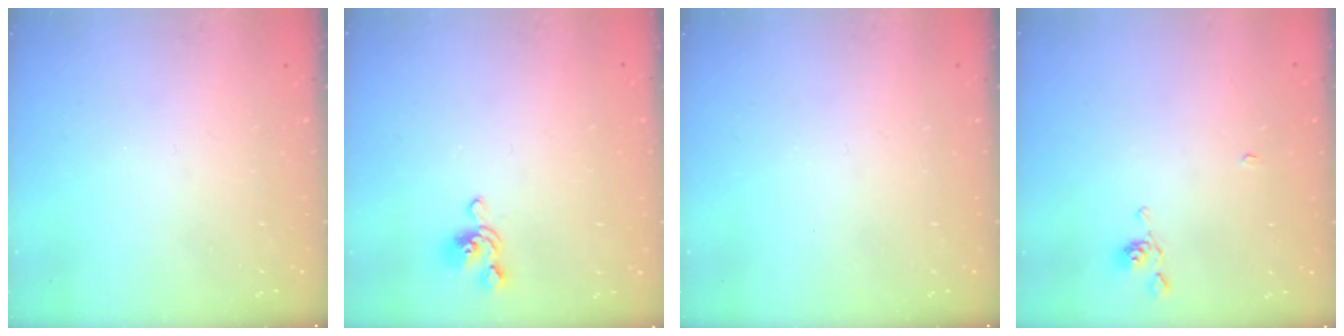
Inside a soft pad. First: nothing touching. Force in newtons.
{"total": 1.5, "press": 1.2, "slide": 1.0}
{"total": 0.0}
{"total": 4.8, "press": 4.8, "slide": 0.3}